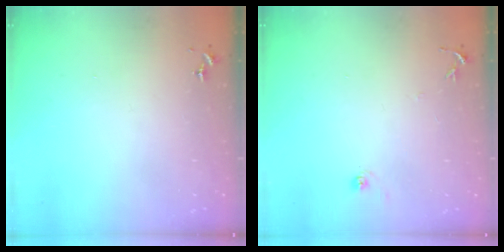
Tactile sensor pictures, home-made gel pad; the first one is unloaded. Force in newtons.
{"total": 6.0, "press": 5.9, "slide": 0.6}